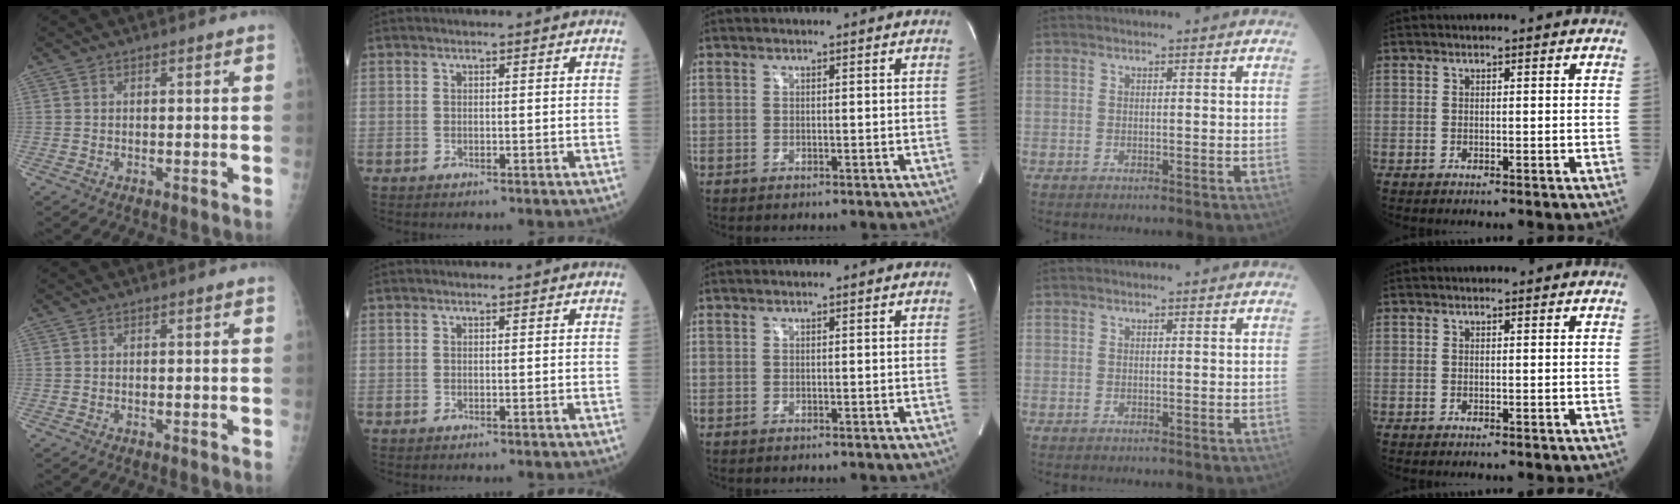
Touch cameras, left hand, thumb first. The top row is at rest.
{}